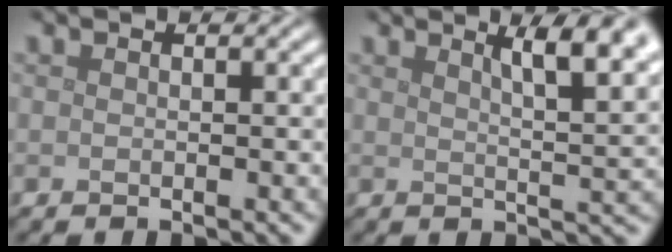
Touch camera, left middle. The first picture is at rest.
{"total": 6.4, "force": [3.4, 1.9, 5.1], "torque": [-0.042, 0.019, 0.039]}